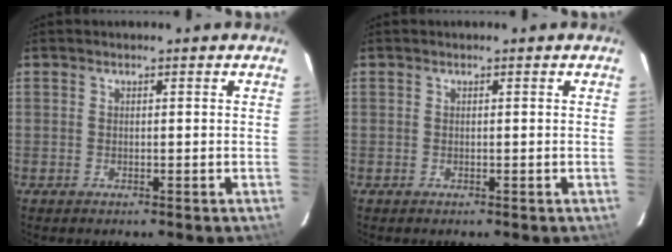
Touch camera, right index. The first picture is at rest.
{"total": 0.0}